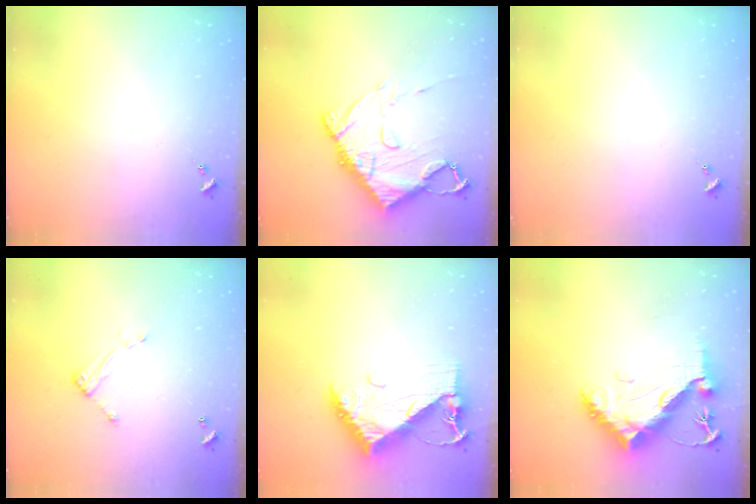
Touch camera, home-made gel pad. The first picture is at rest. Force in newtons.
{"total": 14.3, "press": 14.2, "slide": 1.3}
{"total": 0.0}
{"total": 6.1, "press": 6.1, "slide": 0.2}
{"total": 10.2, "press": 10.2, "slide": 1.0}
{"total": 14.8, "press": 14.7, "slide": 1.3}